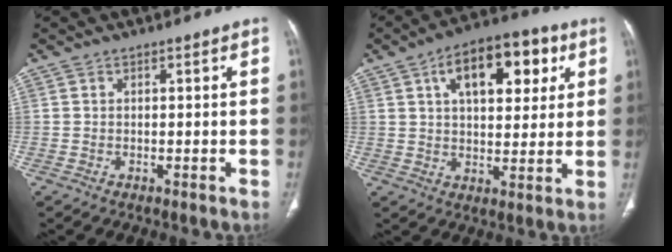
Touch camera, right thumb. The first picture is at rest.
{"total": 16.0, "force": [6.2, 8.2, 12.2], "torque": [-0.141, 0.002, 0.091]}